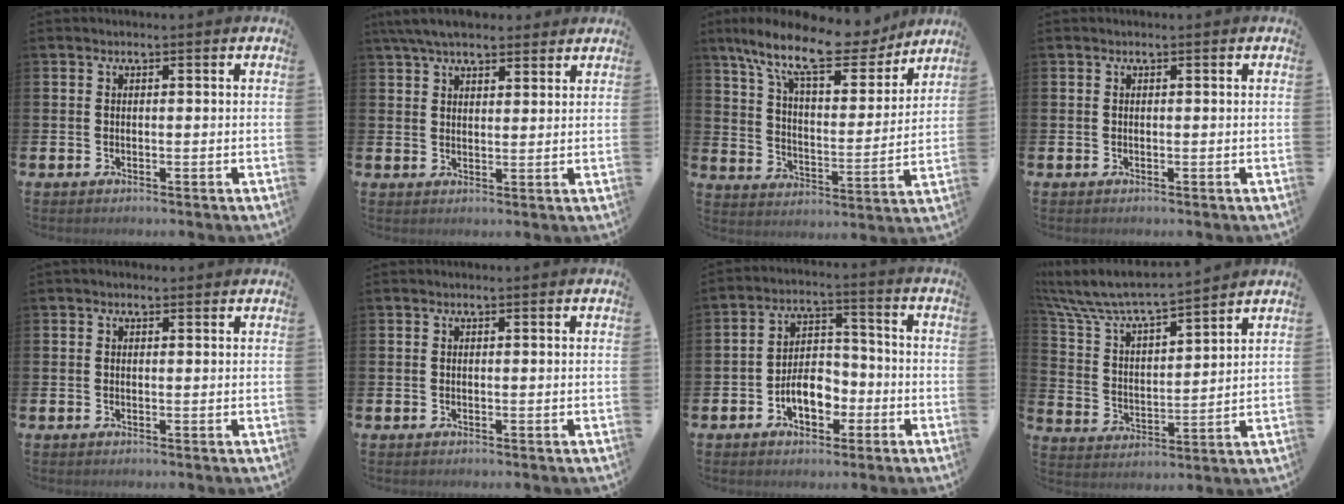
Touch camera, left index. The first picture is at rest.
{"total": 6.0, "force": [5.4, 1.7, 2.0], "torque": [-0.052, -0.011, 0.100]}
{"total": 13.3, "force": [10.9, 3.9, 6.7], "torque": [-0.159, -0.058, 0.188]}
{"total": 0.0}
{"total": 0.5, "force": [0.2, 0.4, 0.3], "torque": [0.007, 0.001, 0.000]}
{"total": 0.0}
{"total": 6.1, "force": [-2.5, 4.0, 4.0], "torque": [-0.058, 0.011, -0.048]}
{"total": 7.3, "force": [6.9, 1.1, 2.1], "torque": [-0.078, -0.051, 0.117]}